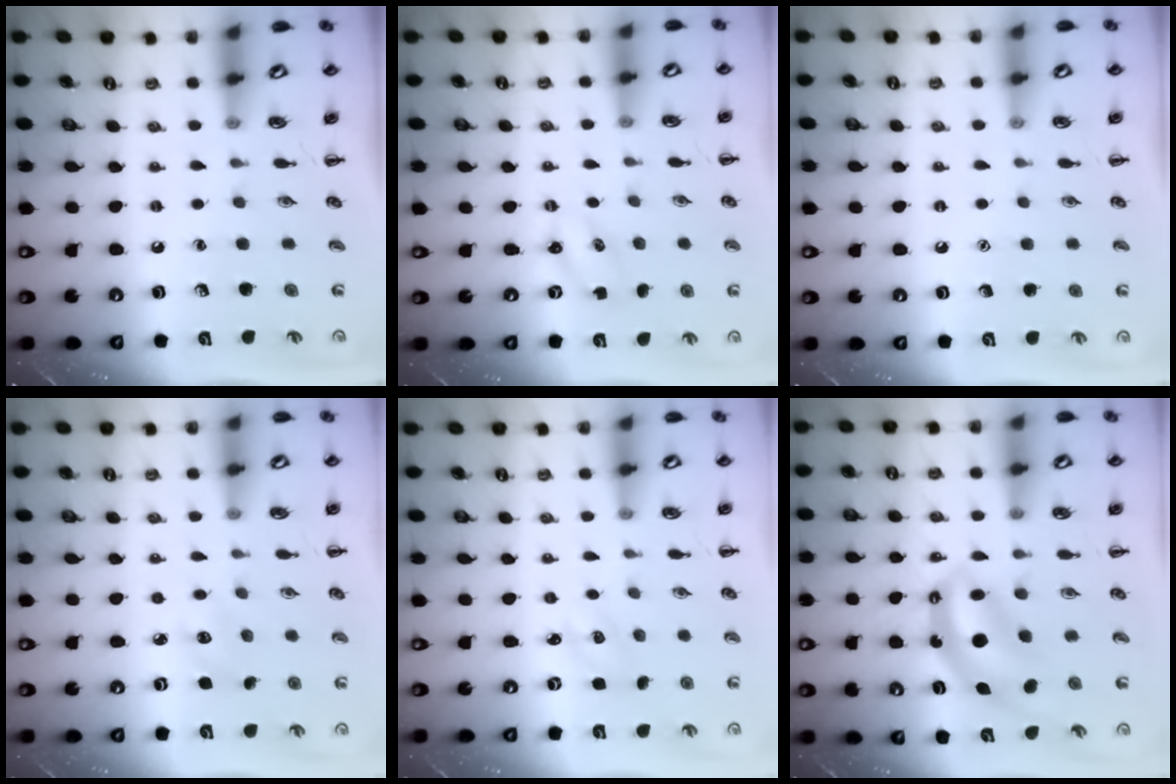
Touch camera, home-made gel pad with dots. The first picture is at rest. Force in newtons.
{"total": 2.4, "press": 2.4, "slide": 0.6}
{"total": 1.6, "press": 1.5, "slide": 0.1}
{"total": 4.0, "press": 3.8, "slide": 1.1}
{"total": 2.1, "press": 2.0, "slide": 0.6}
{"total": 6.8, "press": 6.8, "slide": 0.7}